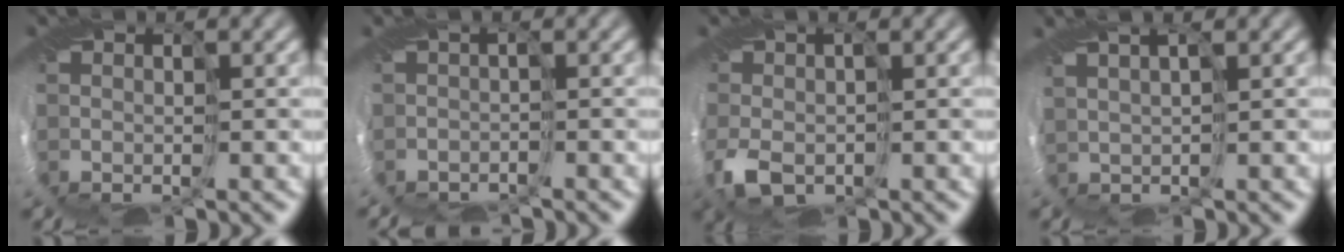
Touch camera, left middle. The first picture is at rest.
{"total": 1.4, "force": [-1.1, 0.6, 0.6], "torque": [0.003, 0.000, -0.013]}
{"total": 3.5, "force": [-1.1, 2.3, 2.4], "torque": [-0.064, 0.000, -0.023]}
{"total": 3.2, "force": [2.0, 1.3, 2.1], "torque": [-0.046, 0.014, 0.032]}